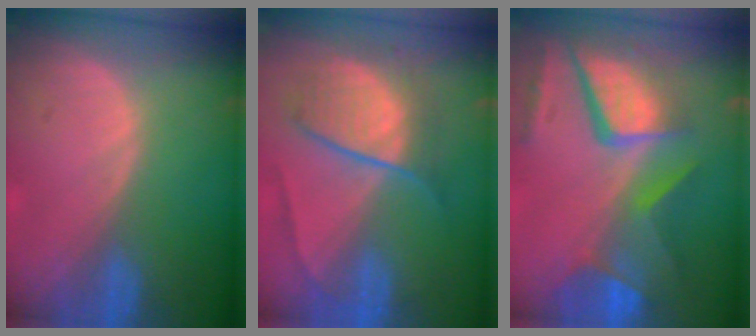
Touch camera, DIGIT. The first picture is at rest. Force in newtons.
{"total": 7.6, "press": 7.6, "slide": 0.3}
{"total": 12.1, "press": 9.9, "slide": 7.0}